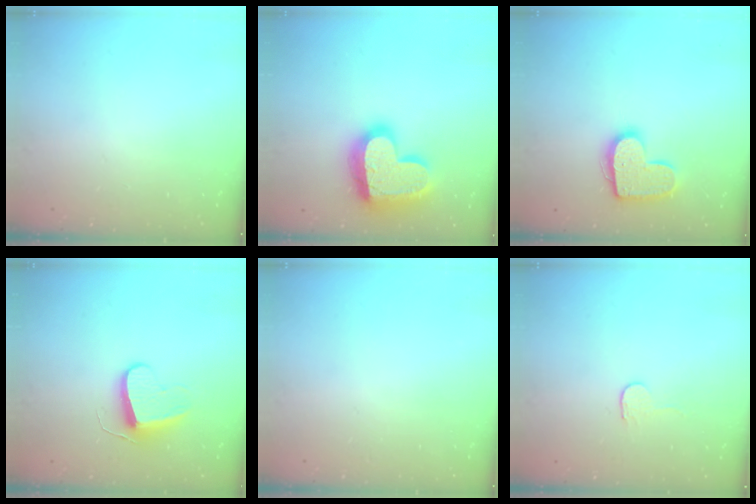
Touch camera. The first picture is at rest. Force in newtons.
{"total": 22.4, "press": 22.4, "slide": 1.4}
{"total": 13.5, "press": 13.5, "slide": 0.7}
{"total": 9.4, "press": 9.3, "slide": 0.9}
{"total": 0.0}
{"total": 2.7, "press": 2.7, "slide": 0.2}